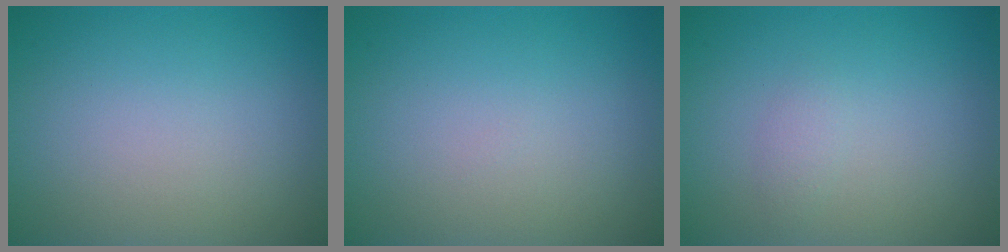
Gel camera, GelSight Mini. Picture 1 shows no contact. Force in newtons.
{"total": 0.0}
{"total": 0.9, "press": 0.9, "slide": 0.0}